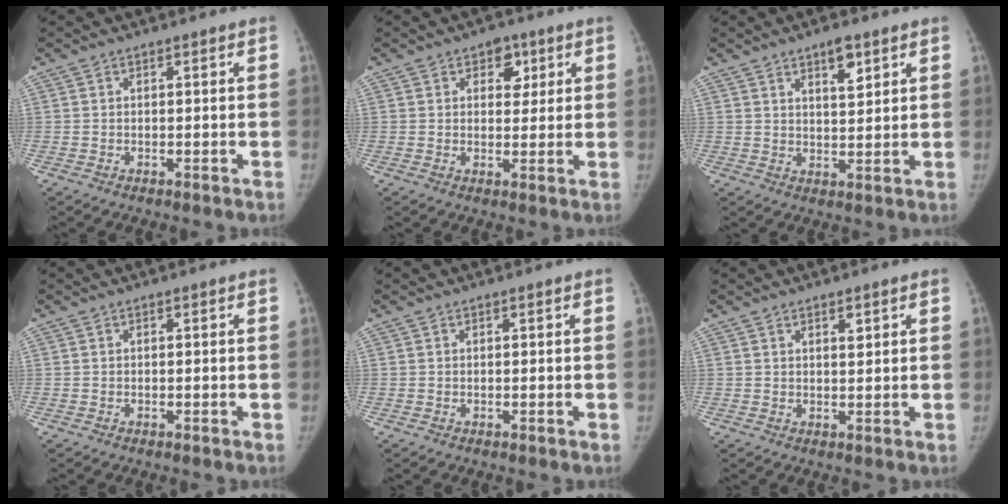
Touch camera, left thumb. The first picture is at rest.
{"total": 4.6, "force": [2.1, 3.3, 2.5], "torque": [0.000, -0.006, 0.026]}
{"total": 5.0, "force": [3.0, 1.9, 3.6], "torque": [-0.043, -0.020, 0.049]}
{"total": 0.0}
{"total": 0.0}
{"total": 1.9, "force": [1.1, 0.8, 1.3], "torque": [-0.013, -0.007, 0.019]}